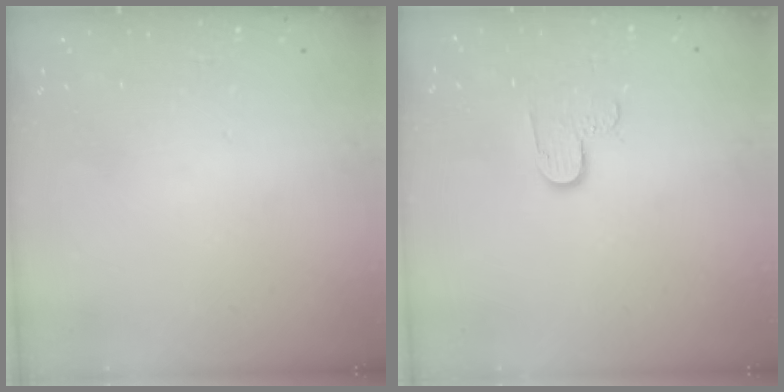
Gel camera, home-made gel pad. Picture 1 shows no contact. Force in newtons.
{"total": 6.0, "press": 6.0, "slide": 0.4}